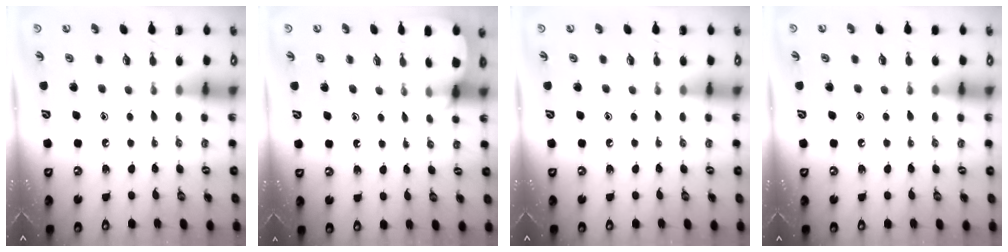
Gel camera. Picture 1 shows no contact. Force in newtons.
{"total": 4.4, "press": 4.4, "slide": 0.3}
{"total": 0.0}
{"total": 5.9, "press": 5.8, "slide": 0.8}